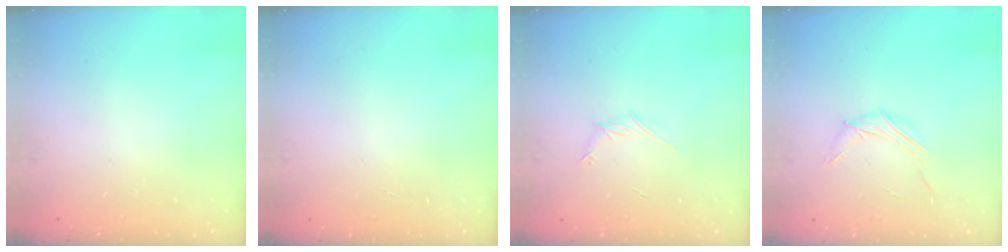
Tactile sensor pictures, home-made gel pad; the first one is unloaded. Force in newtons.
{"total": 0.0}
{"total": 4.1, "press": 3.9, "slide": 1.2}
{"total": 4.7, "press": 4.6, "slide": 0.9}